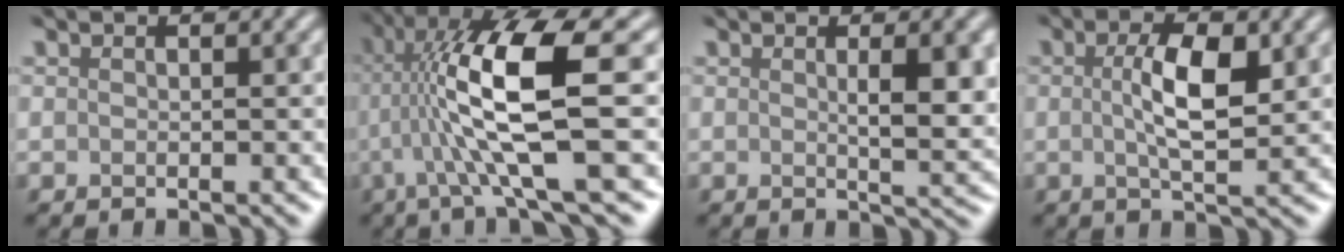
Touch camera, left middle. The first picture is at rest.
{"total": 10.4, "force": [-0.1, 1.9, 10.3], "torque": [-0.184, 0.014, 0.000]}
{"total": 4.5, "force": [0.7, 1.1, 4.3], "torque": [-0.058, -0.001, 0.013]}
{"total": 4.6, "force": [0.6, 1.3, 4.3], "torque": [-0.086, 0.001, 0.010]}